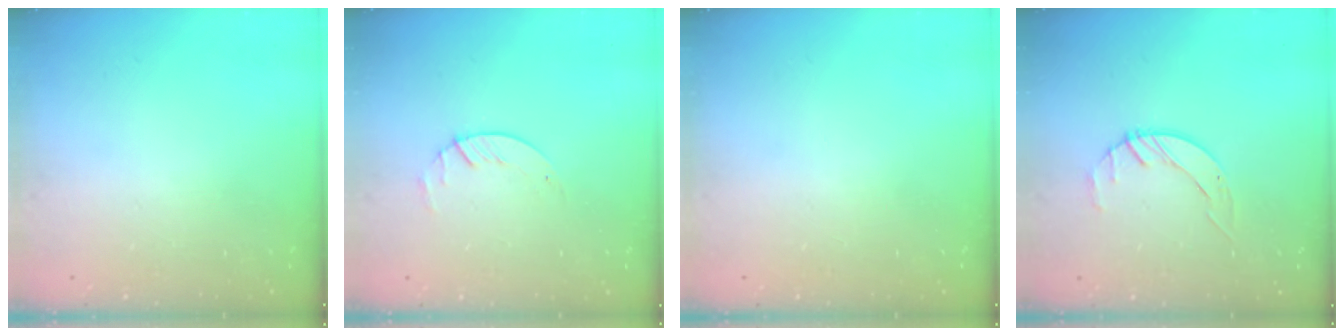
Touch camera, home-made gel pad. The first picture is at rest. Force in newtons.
{"total": 1.7, "press": 1.6, "slide": 0.2}
{"total": 0.0}
{"total": 2.1, "press": 2.0, "slide": 0.3}